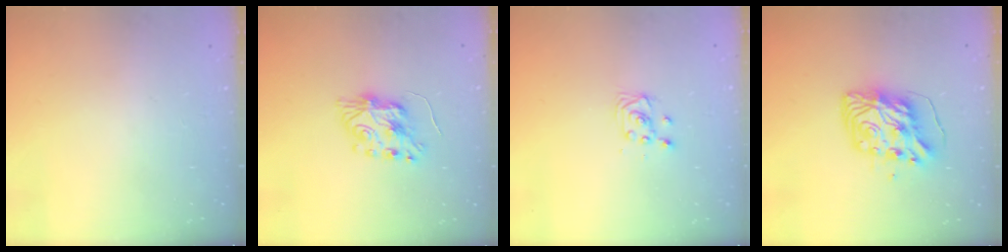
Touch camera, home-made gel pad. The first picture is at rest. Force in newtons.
{"total": 8.7, "press": 8.6, "slide": 0.6}
{"total": 3.5, "press": 3.5, "slide": 0.4}
{"total": 11.0, "press": 10.9, "slide": 1.6}